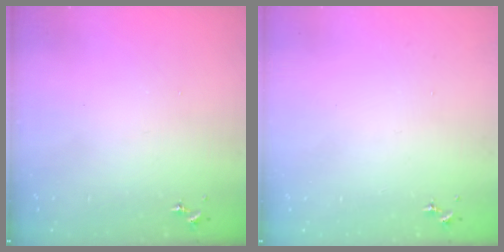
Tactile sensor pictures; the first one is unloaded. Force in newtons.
{"total": 0.0}